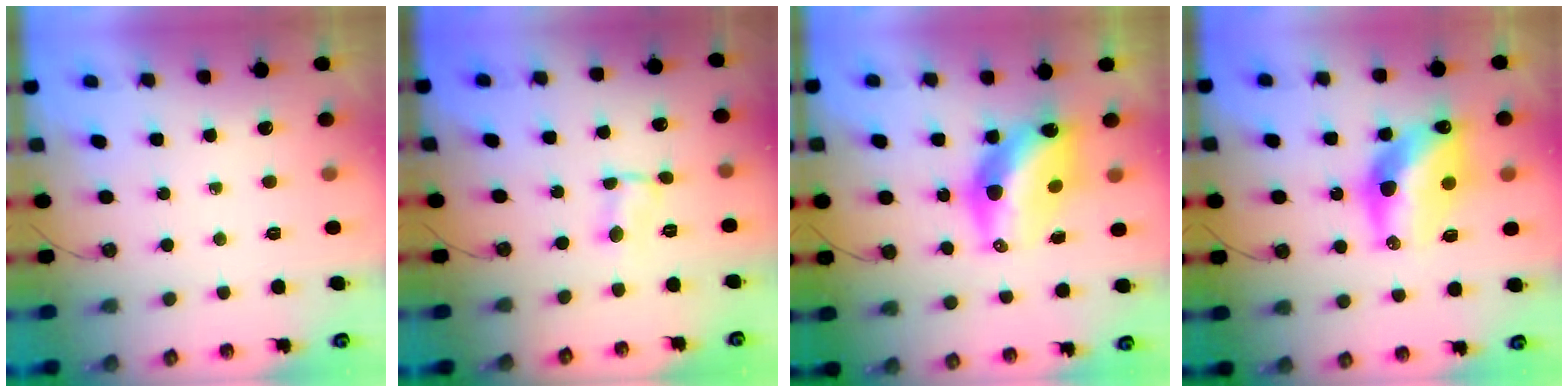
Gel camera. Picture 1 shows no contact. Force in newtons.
{"total": 1.8, "press": 1.8, "slide": 0.2}
{"total": 12.8, "press": 12.7, "slide": 1.2}
{"total": 14.6, "press": 14.6, "slide": 1.3}